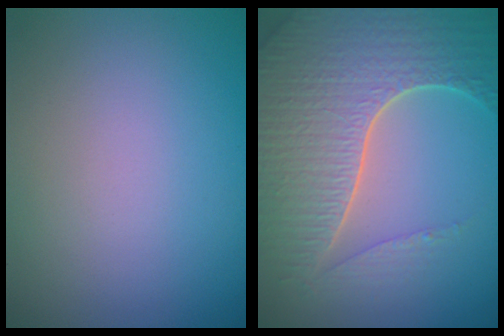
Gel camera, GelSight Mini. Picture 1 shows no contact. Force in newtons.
{"total": 7.7, "press": 5.6, "slide": 5.2}